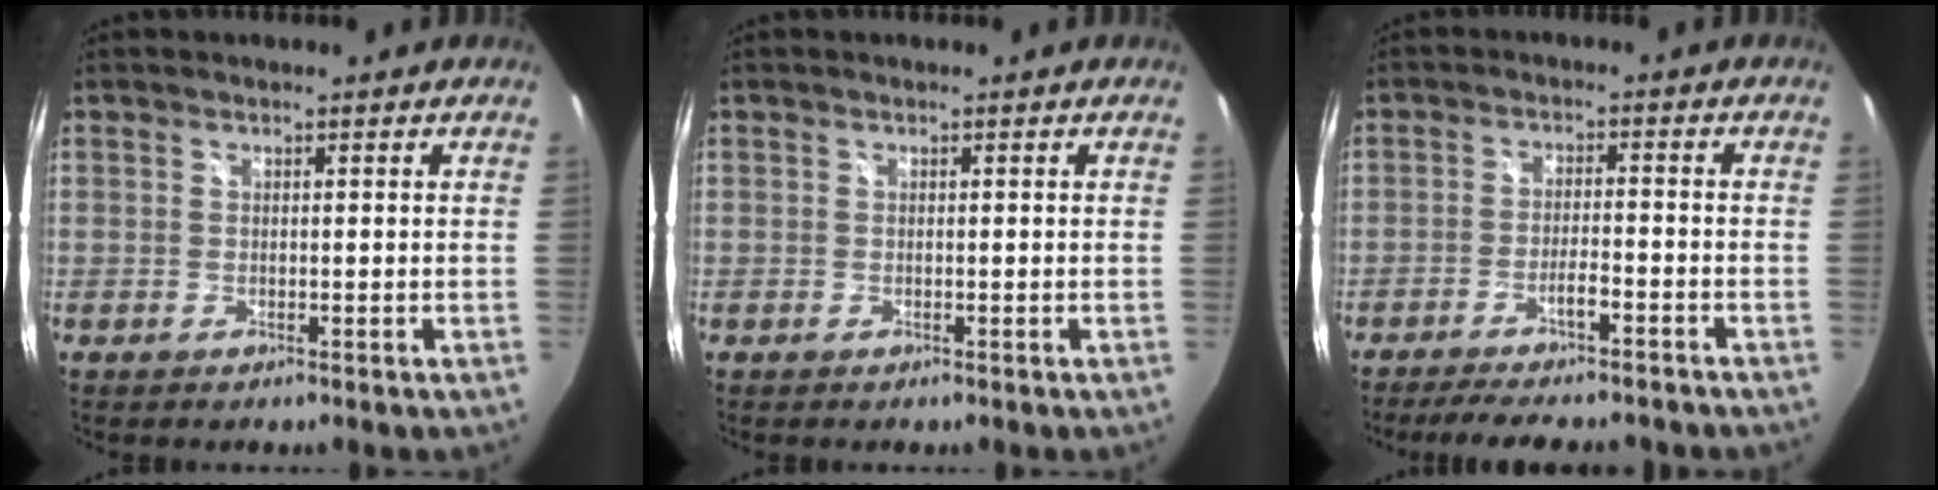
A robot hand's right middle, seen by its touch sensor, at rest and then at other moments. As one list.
[{"total": 0.0}, {"total": 11.8, "force": [-10.4, 1.7, 5.4], "torque": [-0.116, -0.007, -0.154]}]